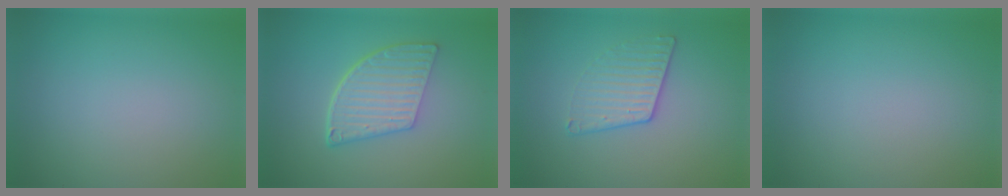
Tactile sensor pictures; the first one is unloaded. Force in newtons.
{"total": 5.9, "press": 4.3, "slide": 4.0}
{"total": 2.3, "press": 1.9, "slide": 1.3}
{"total": 0.0}